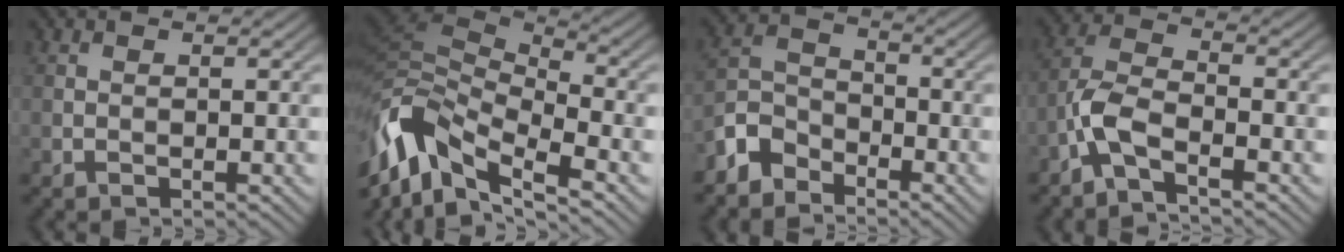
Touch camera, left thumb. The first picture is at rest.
{"total": 13.0, "force": [-5.4, 6.1, 10.1], "torque": [-0.234, -0.006, -0.105]}
{"total": 5.2, "force": [-4.0, 2.9, 1.7], "torque": [-0.045, 0.001, -0.101]}
{"total": 5.1, "force": [-3.1, 1.5, 3.7], "torque": [-0.086, 0.003, -0.082]}